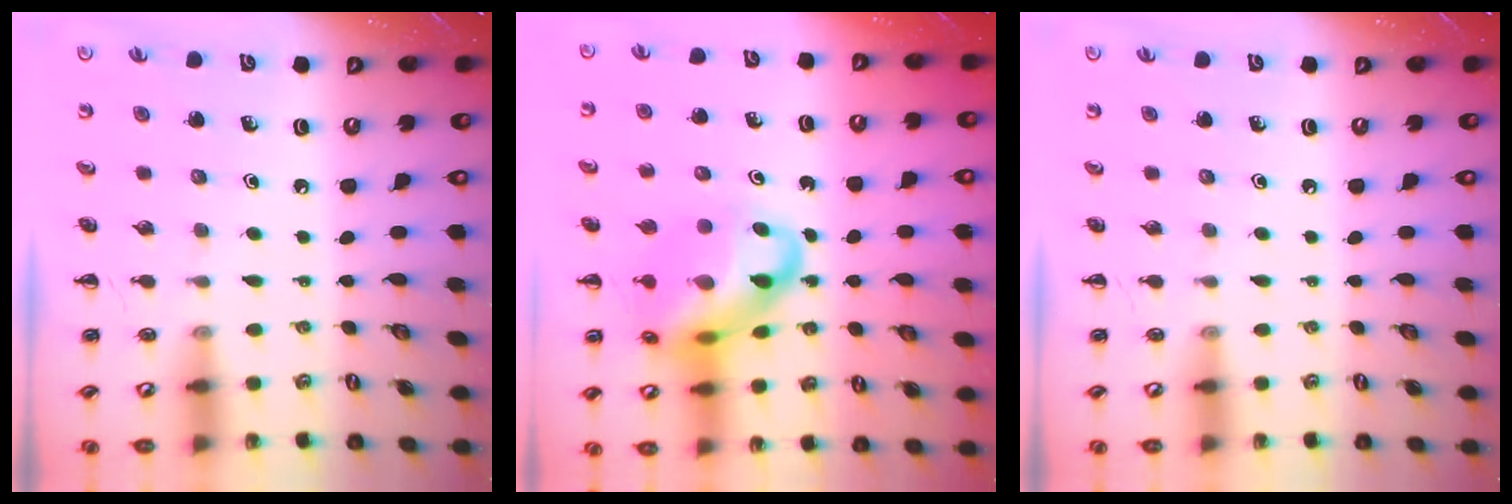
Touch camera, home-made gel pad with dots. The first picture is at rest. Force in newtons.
{"total": 17.2, "press": 17.0, "slide": 2.6}
{"total": 0.0}